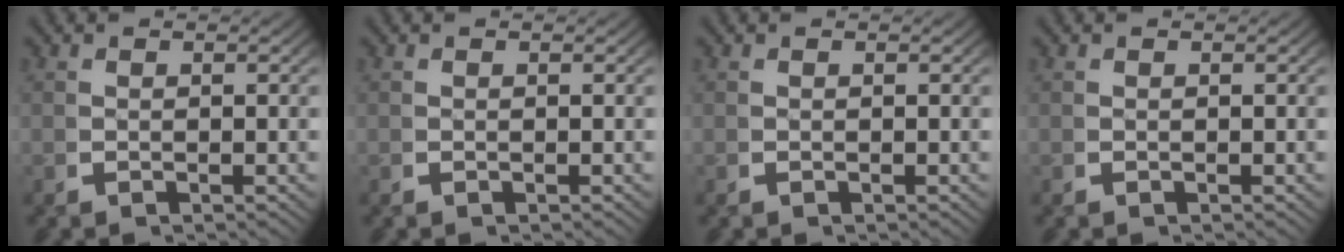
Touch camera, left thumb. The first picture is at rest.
{"total": 0.0}
{"total": 0.0}
{"total": 0.0}